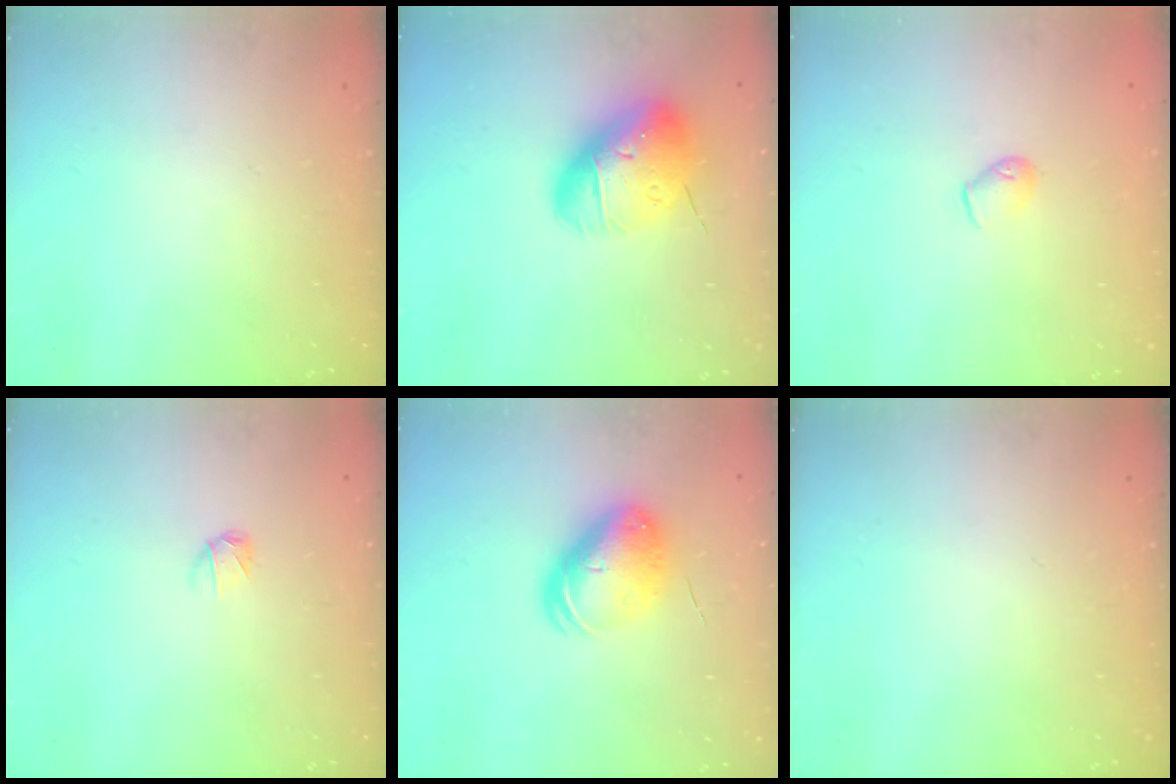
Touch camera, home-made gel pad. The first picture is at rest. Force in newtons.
{"total": 17.2, "press": 17.0, "slide": 2.8}
{"total": 4.1, "press": 4.0, "slide": 0.8}
{"total": 2.6, "press": 2.5, "slide": 0.6}
{"total": 9.3, "press": 9.1, "slide": 2.0}
{"total": 0.0}